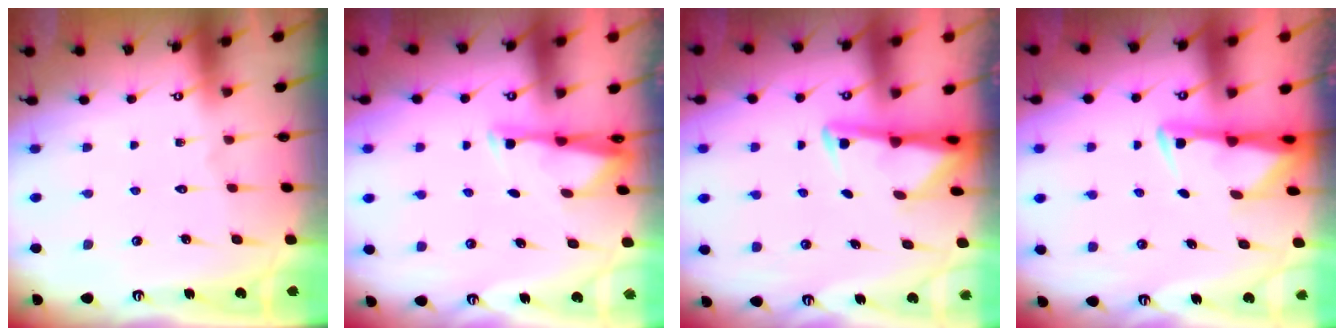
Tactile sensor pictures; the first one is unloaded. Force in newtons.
{"total": 3.1, "press": 3.0, "slide": 0.6}
{"total": 2.8, "press": 2.7, "slide": 0.7}
{"total": 2.8, "press": 2.8, "slide": 0.6}